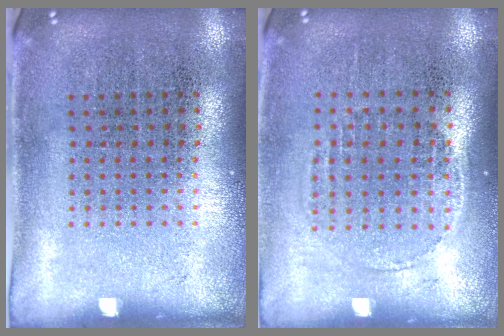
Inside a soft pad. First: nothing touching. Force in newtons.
{"total": 1.3, "press": 1.1, "slide": 0.6}